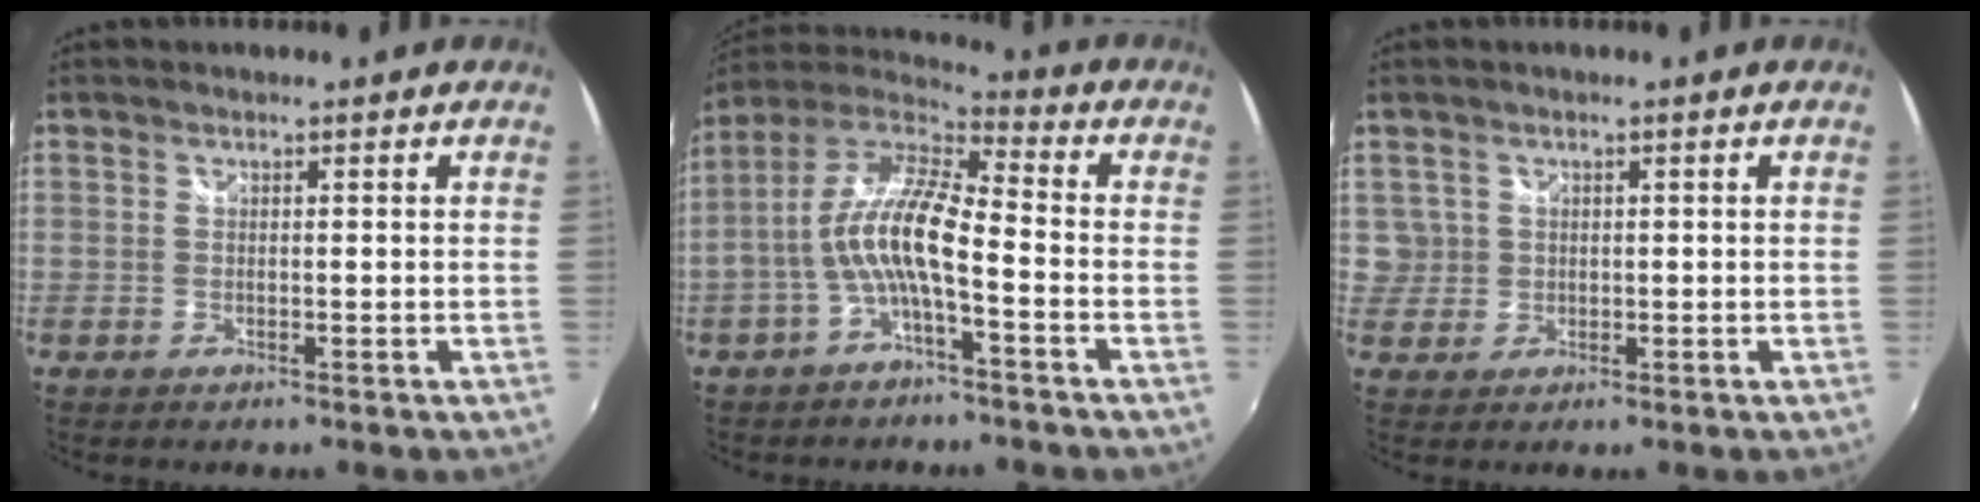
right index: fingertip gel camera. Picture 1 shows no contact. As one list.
[{"total": 11.9, "force": [-2.8, 3.0, 11.1], "torque": [-0.227, 0.014, -0.054]}, {"total": 3.3, "force": [0.7, 3.2, 0.1], "torque": [0.010, 0.011, 0.013]}]